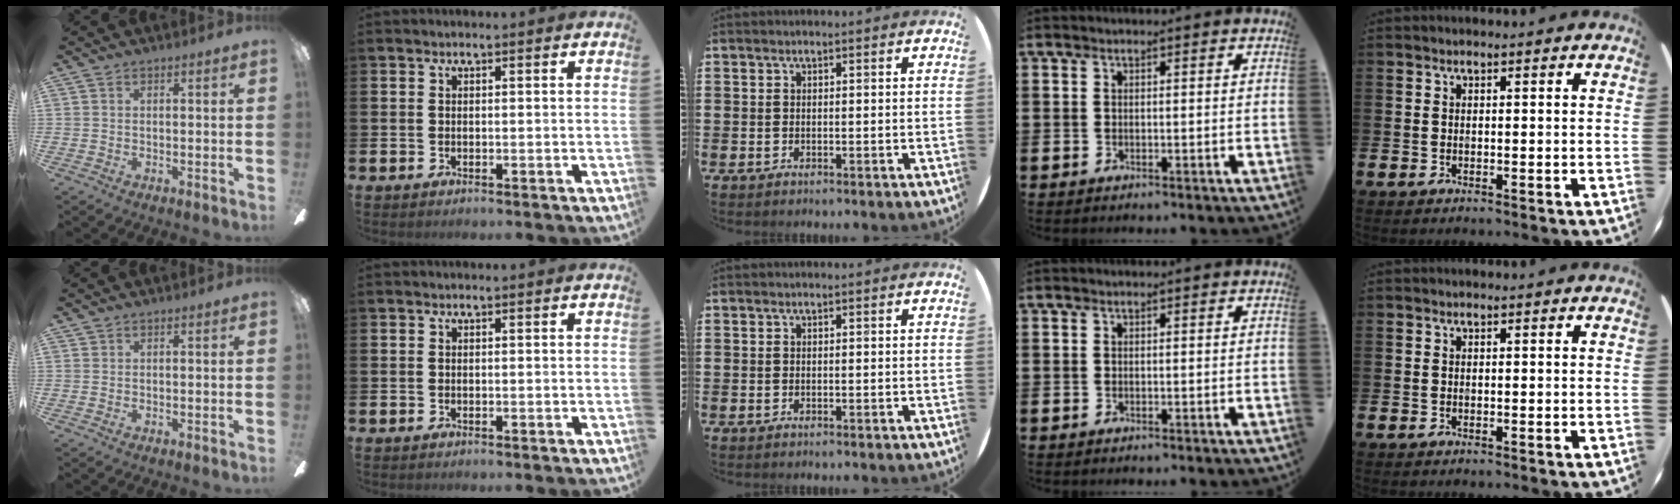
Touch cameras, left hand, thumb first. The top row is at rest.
{}